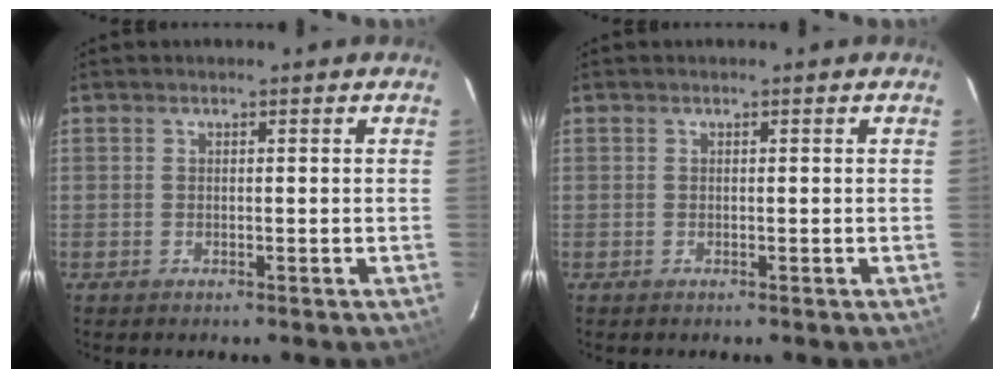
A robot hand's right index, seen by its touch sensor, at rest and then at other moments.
{"total": 0.0}